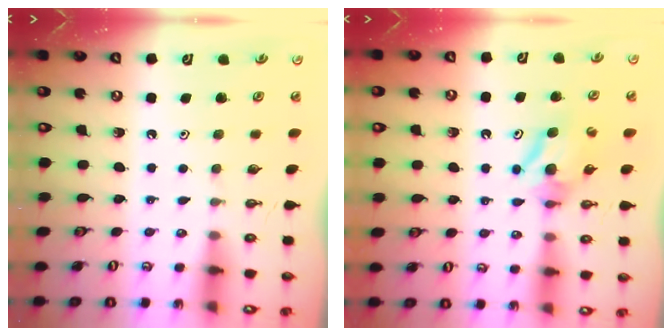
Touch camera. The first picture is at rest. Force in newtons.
{"total": 8.3, "press": 8.3, "slide": 0.3}